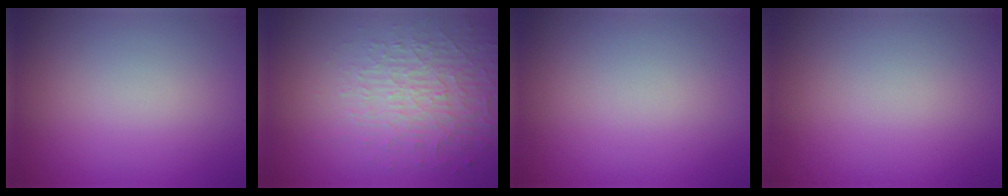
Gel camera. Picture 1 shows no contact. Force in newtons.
{"total": 5.0, "press": 3.2, "slide": 3.8}
{"total": 0.0}
{"total": 0.0}